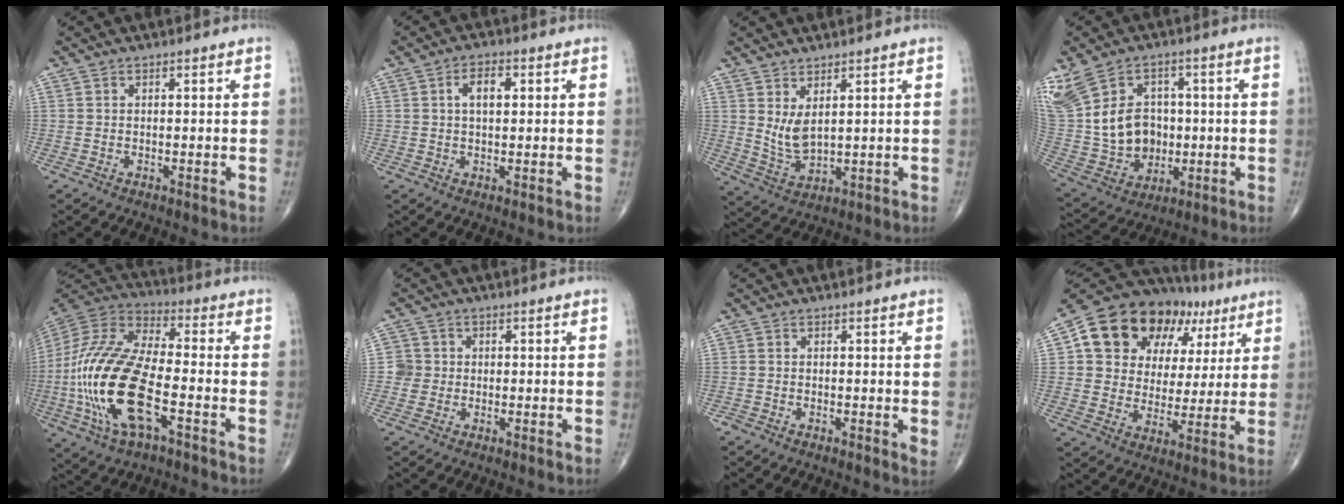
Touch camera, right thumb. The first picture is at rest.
{"total": 4.6, "force": [1.1, 2.3, 3.8], "torque": [-0.063, 0.004, 0.017]}
{"total": 5.7, "force": [2.2, 2.5, 4.6], "torque": [-0.087, -0.027, 0.058]}
{"total": 22.0, "force": [4.1, 17.3, 13.0], "torque": [-0.280, 0.032, 0.111]}
{"total": 23.6, "force": [-6.0, 9.7, 20.6], "torque": [-0.458, 0.013, -0.106]}
{"total": 3.1, "force": [-0.2, 3.1, 0.1], "torque": [0.025, 0.010, -0.008]}
{"total": 1.4, "force": [-0.2, 0.6, 1.3], "torque": [-0.019, -0.005, -0.011]}
{"total": 21.9, "force": [9.0, 15.6, 12.5], "torque": [-0.147, 0.019, 0.147]}